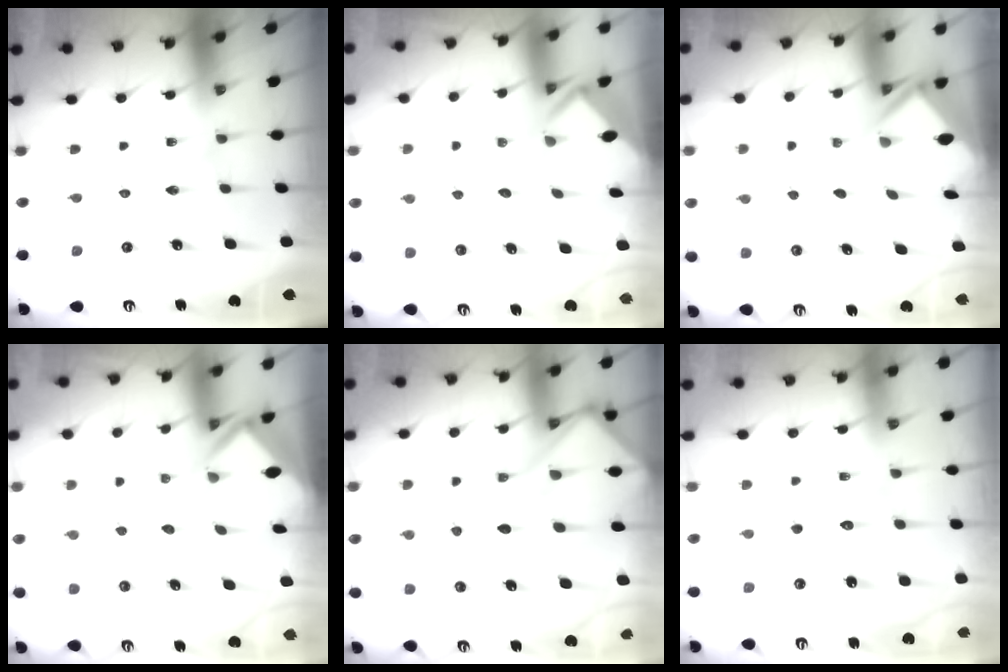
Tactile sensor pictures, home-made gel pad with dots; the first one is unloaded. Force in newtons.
{"total": 3.4, "press": 3.4, "slide": 0.3}
{"total": 2.4, "press": 2.4, "slide": 0.1}
{"total": 2.9, "press": 2.9, "slide": 0.2}
{"total": 10.7, "press": 10.6, "slide": 1.1}
{"total": 4.6, "press": 4.5, "slide": 0.3}